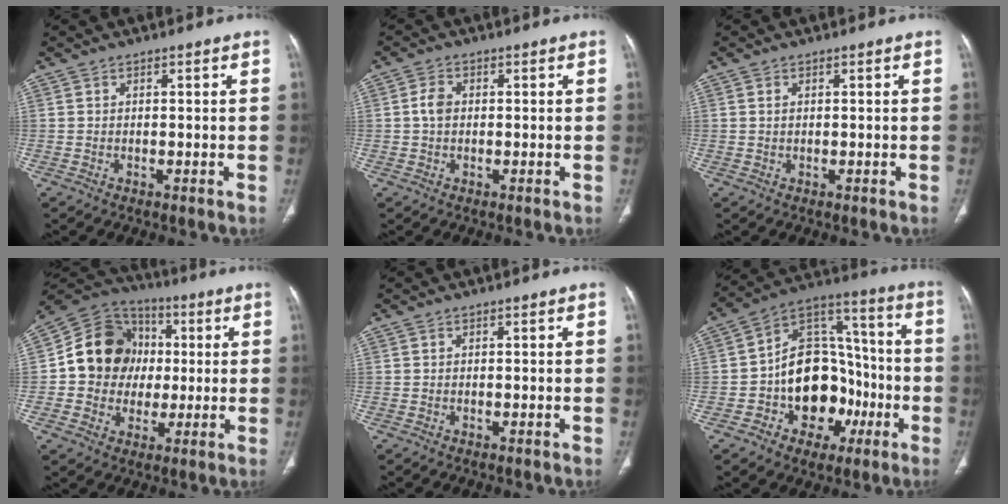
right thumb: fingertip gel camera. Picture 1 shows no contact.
{"total": 2.8, "force": [0.1, 2.0, 2.0], "torque": [-0.039, 0.004, -0.002]}
{"total": 0.7, "force": [0.2, 0.5, 0.5], "torque": [-0.012, 0.003, 0.005]}
{"total": 15.2, "force": [0.8, 13.6, 6.8], "torque": [-0.082, 0.023, 0.010]}
{"total": 0.0}
{"total": 18.8, "force": [-4.9, 13.6, 12.0], "torque": [-0.129, 0.052, -0.074]}